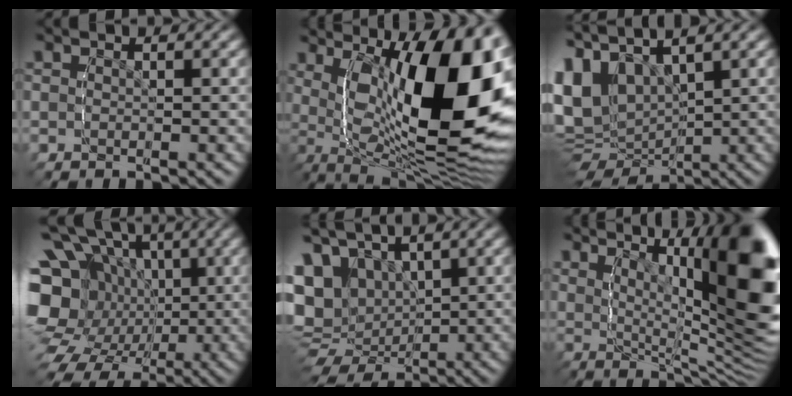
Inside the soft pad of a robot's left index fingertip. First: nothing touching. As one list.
[{"total": 17.9, "force": [-0.5, 9.5, 15.1], "torque": [-0.254, -0.033, 0.010]}, {"total": 10.5, "force": [0.2, 9.1, 5.4], "torque": [-0.155, -0.032, 0.007]}, {"total": 14.6, "force": [-1.0, 12.7, 7.0], "torque": [-0.135, -0.051, -0.015]}, {"total": 11.4, "force": [-0.5, 10.3, 5.0], "torque": [-0.134, -0.040, 0.000]}, {"total": 14.4, "force": [3.4, 6.4, 12.5], "torque": [-0.134, 0.001, 0.047]}]